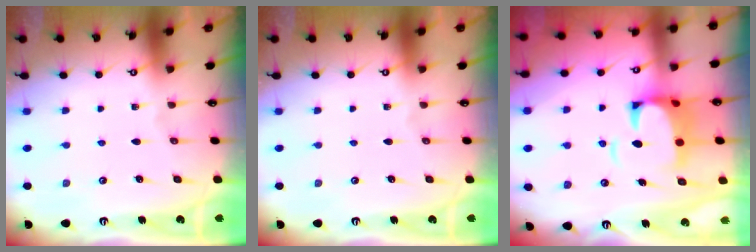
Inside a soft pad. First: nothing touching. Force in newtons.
{"total": 0.0}
{"total": 4.7, "press": 4.5, "slide": 1.4}